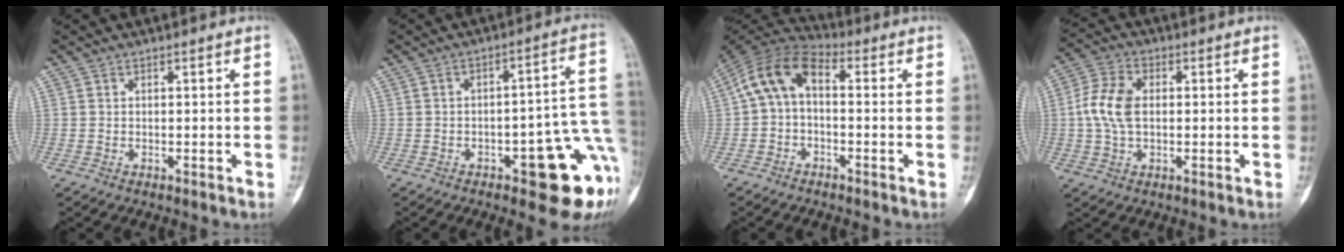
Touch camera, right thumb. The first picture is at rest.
{"total": 15.1, "force": [-5.6, 5.0, 13.2], "torque": [-0.103, 0.038, -0.059]}
{"total": 9.6, "force": [0.2, 5.6, 7.8], "torque": [-0.141, 0.034, -0.013]}
{"total": 8.5, "force": [0.4, 5.3, 6.7], "torque": [-0.142, 0.016, 0.003]}